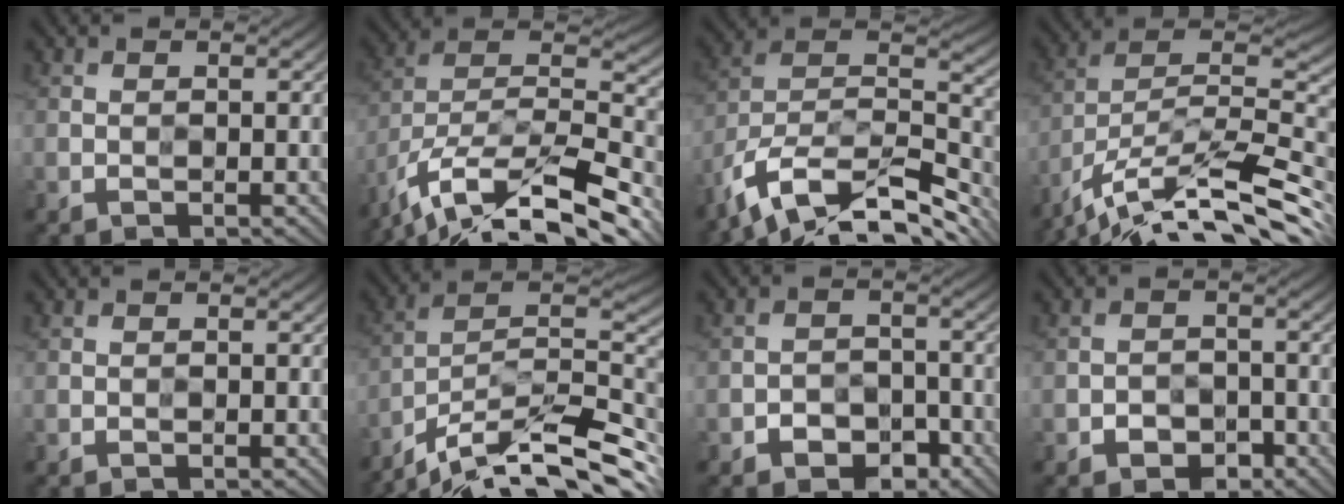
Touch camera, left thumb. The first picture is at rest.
{"total": 17.3, "force": [-12.7, 5.2, 10.5], "torque": [-0.222, -0.004, -0.224]}
{"total": 16.0, "force": [-11.7, 5.8, 9.3], "torque": [-0.205, -0.003, -0.203]}
{"total": 15.9, "force": [-11.3, 4.1, 10.4], "torque": [-0.215, 0.013, -0.207]}
{"total": 0.0}
{"total": 15.8, "force": [-11.2, 4.0, 10.4], "torque": [-0.204, 0.005, -0.193]}
{"total": 3.9, "force": [-2.3, 2.5, 1.8], "torque": [-0.025, 0.002, -0.044]}
{"total": 2.9, "force": [-1.7, 2.0, 1.3], "torque": [-0.018, 0.001, -0.031]}